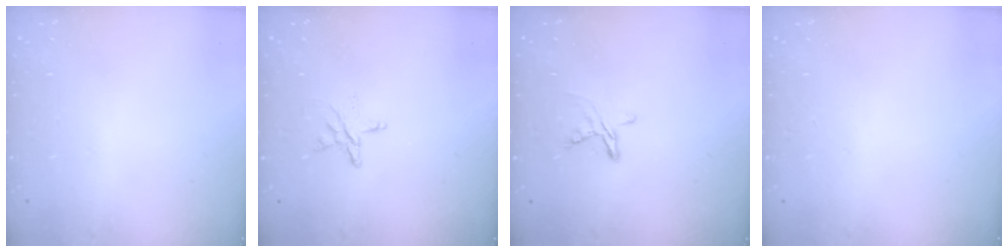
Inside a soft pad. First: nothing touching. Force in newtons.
{"total": 5.2, "press": 5.2, "slide": 0.5}
{"total": 6.6, "press": 6.6, "slide": 0.7}
{"total": 0.0}